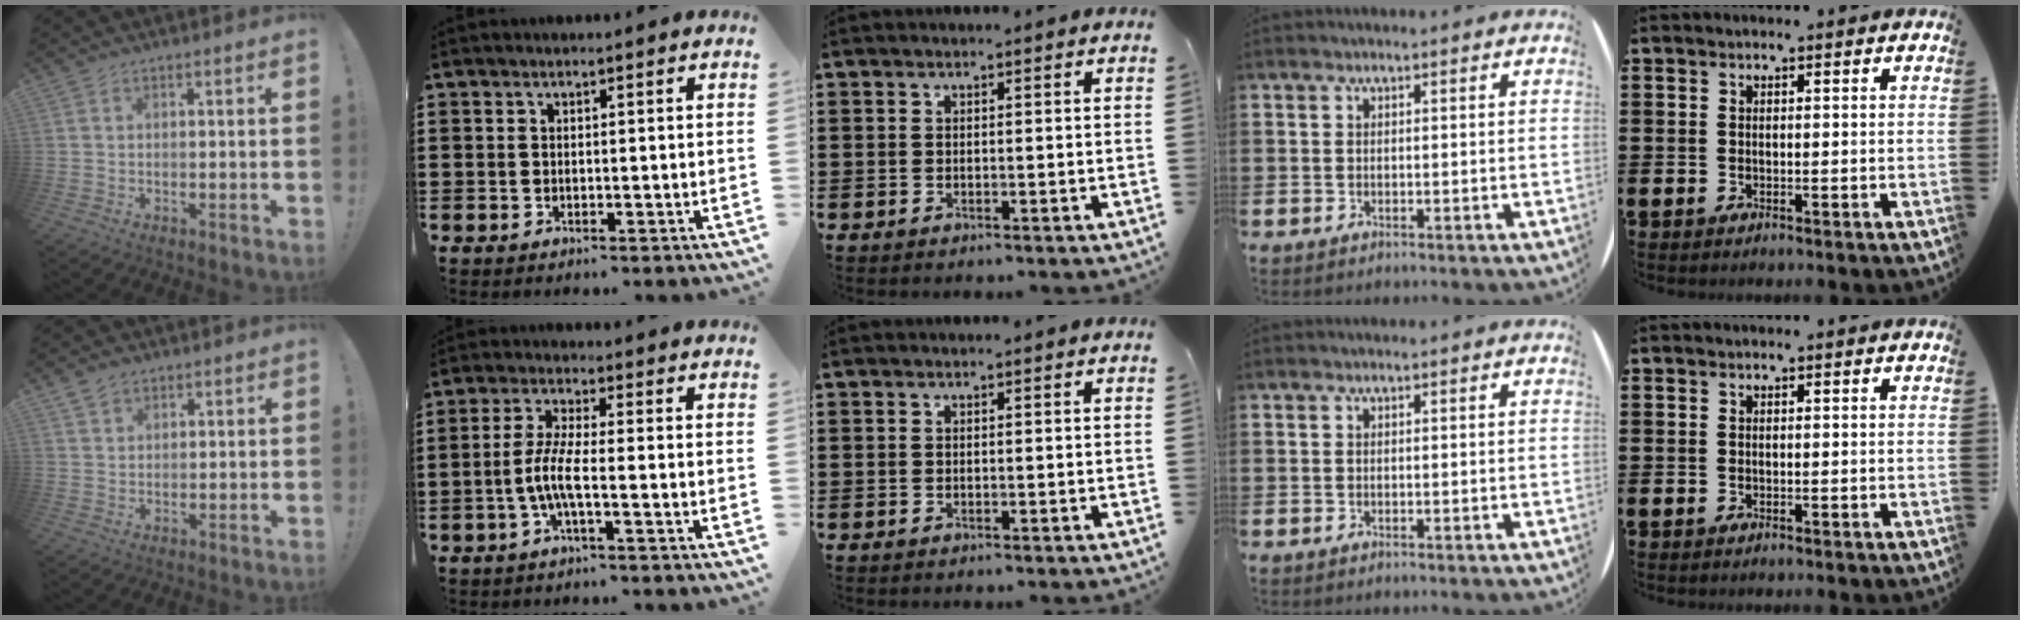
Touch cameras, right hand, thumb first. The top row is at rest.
{"thumb": {"total": 2.7, "force": [2.0, 1.6, 0.7], "torque": [-0.005, -0.010, 0.036]}, "index": {"total": 5.3, "force": [-1.9, 0.7, 4.8], "torque": [-0.120, -0.012, -0.048]}}